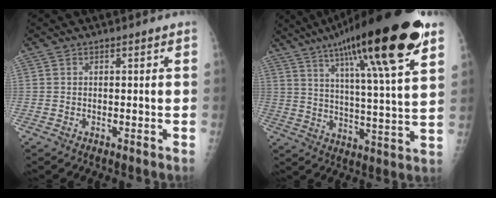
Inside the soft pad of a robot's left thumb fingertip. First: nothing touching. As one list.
[{"total": 25.3, "force": [14.8, 3.9, 20.2], "torque": [-0.306, -0.035, 0.228]}]